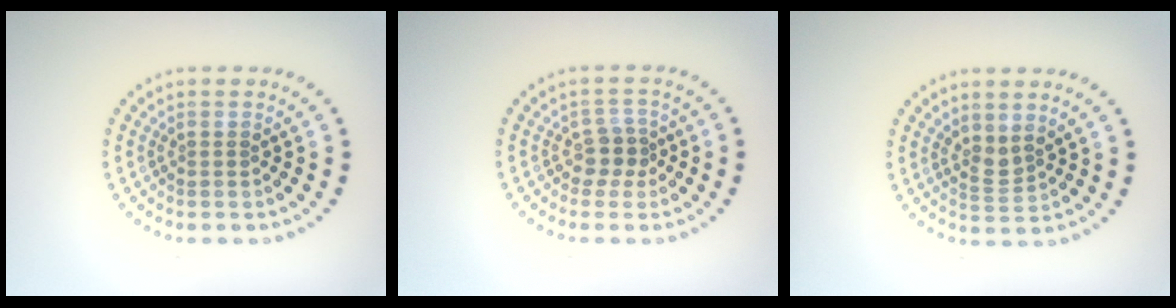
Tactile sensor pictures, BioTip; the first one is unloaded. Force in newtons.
{"total": 2.0, "press": 1.6, "slide": 1.2}
{"total": 1.9, "press": 1.4, "slide": 1.3}